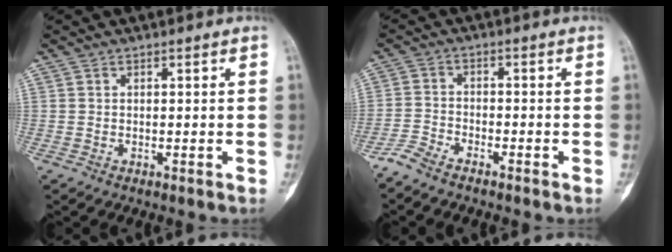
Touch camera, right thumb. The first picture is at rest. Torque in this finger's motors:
{"motor_torque": [1.16, 0.63, 1.03, -1.03, 0.29]}